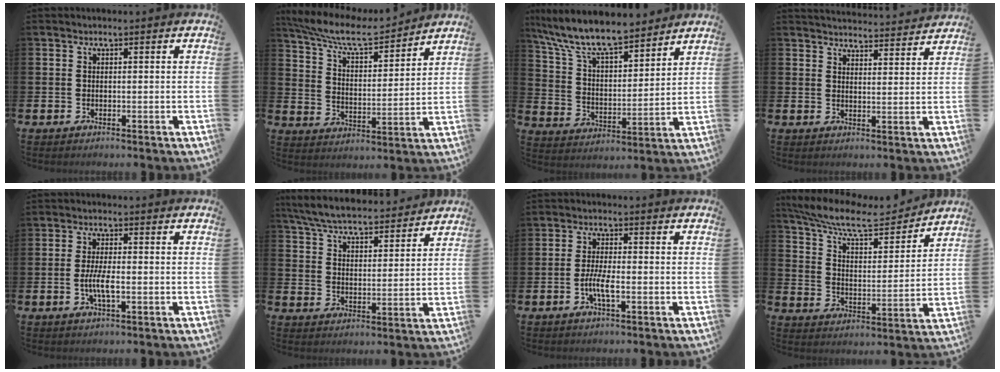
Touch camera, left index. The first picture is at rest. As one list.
[{"total": 8.9, "force": [8.0, 1.7, 3.3], "torque": [-0.094, -0.051, 0.140]}, {"total": 10.0, "force": [9.1, 2.3, 3.6], "torque": [-0.114, -0.054, 0.162]}, {"total": 4.1, "force": [4.1, 0.2, 0.1], "torque": [-0.004, -0.035, 0.071]}, {"total": 3.6, "force": [-0.8, 1.1, 3.4], "torque": [-0.066, 0.000, -0.018]}, {"total": 6.9, "force": [6.6, 0.9, 1.7], "torque": [-0.066, -0.042, 0.118]}, {"total": 3.4, "force": [-1.0, 0.9, 3.1], "torque": [-0.069, 0.003, -0.020]}, {"total": 10.5, "force": [9.2, 2.5, 4.3], "torque": [-0.109, -0.058, 0.157]}]